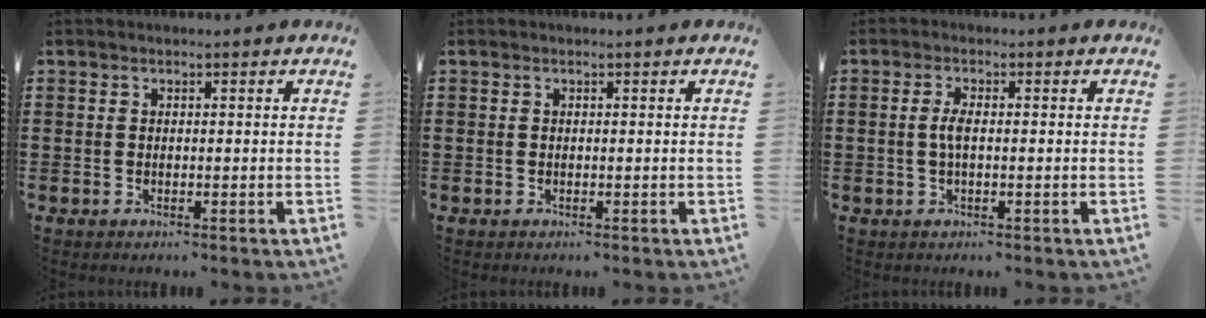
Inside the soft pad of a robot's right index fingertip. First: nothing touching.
{"total": 0.0}
{"total": 2.5, "force": [-0.2, 0.7, 2.4], "torque": [-0.060, -0.005, -0.010]}